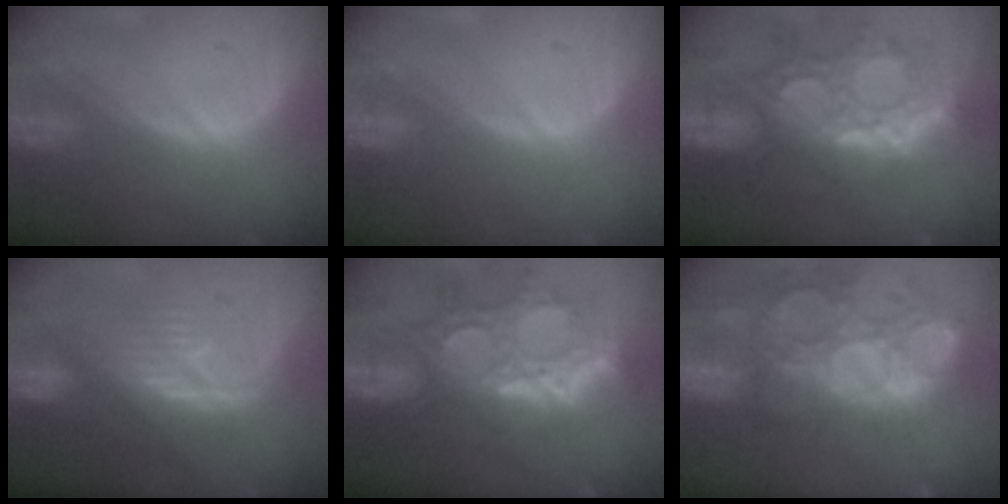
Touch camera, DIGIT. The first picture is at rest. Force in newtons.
{"total": 0.0}
{"total": 13.1, "press": 11.2, "slide": 6.8}
{"total": 8.0, "press": 7.9, "slide": 1.1}
{"total": 13.9, "press": 11.7, "slide": 7.5}
{"total": 15.0, "press": 12.5, "slide": 8.2}